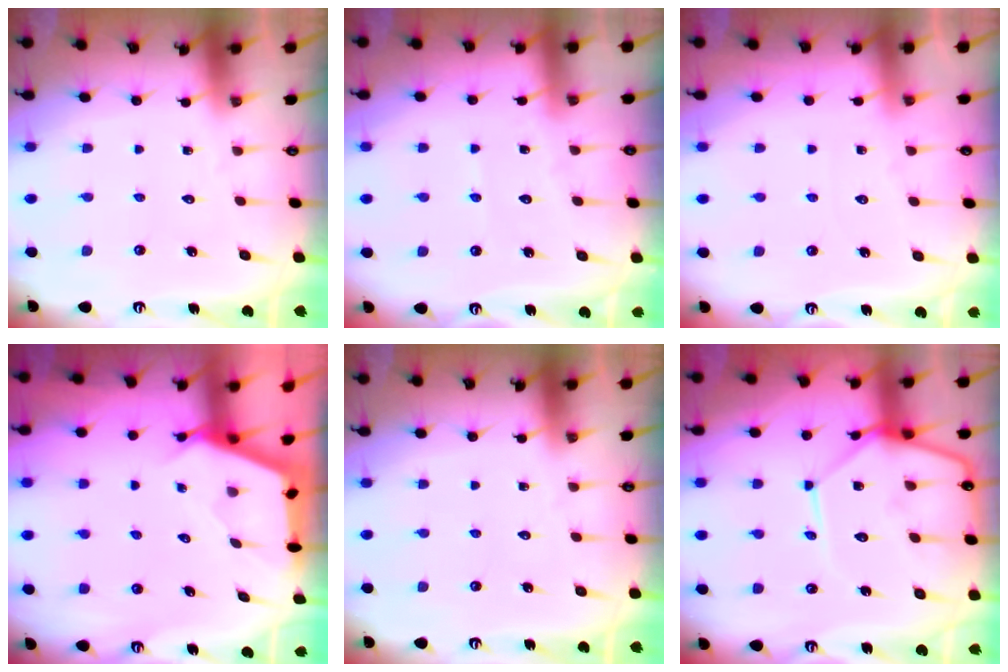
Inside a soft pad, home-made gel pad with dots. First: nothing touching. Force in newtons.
{"total": 6.3, "press": 6.3, "slide": 0.6}
{"total": 2.0, "press": 2.0, "slide": 0.3}
{"total": 2.7, "press": 2.7, "slide": 0.4}
{"total": 0.0}
{"total": 13.9, "press": 13.9, "slide": 1.4}